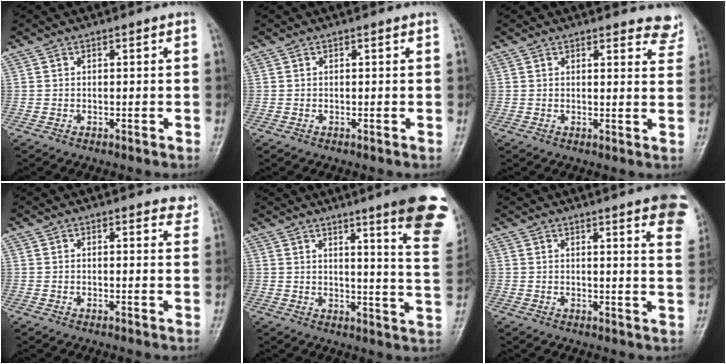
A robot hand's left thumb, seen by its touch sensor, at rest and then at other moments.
{"total": 0.0}
{"total": 5.7, "force": [5.4, 1.6, 1.1], "torque": [0.018, -0.033, 0.038]}
{"total": 3.6, "force": [3.1, 1.2, 1.2], "torque": [0.007, -0.015, 0.024]}
{"total": 18.0, "force": [11.2, 1.7, 14.0], "torque": [-0.147, -0.065, 0.128]}
{"total": 12.5, "force": [8.0, 1.8, 9.5], "torque": [-0.093, -0.028, 0.076]}